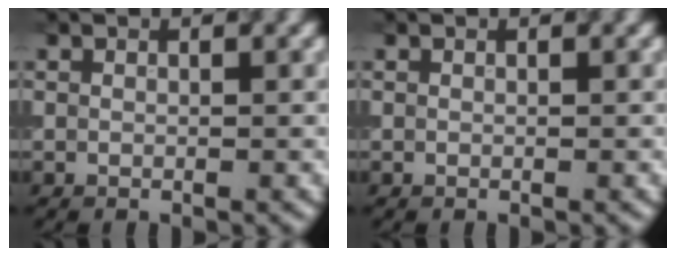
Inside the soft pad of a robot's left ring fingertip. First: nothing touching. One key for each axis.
{"total": 0.0}